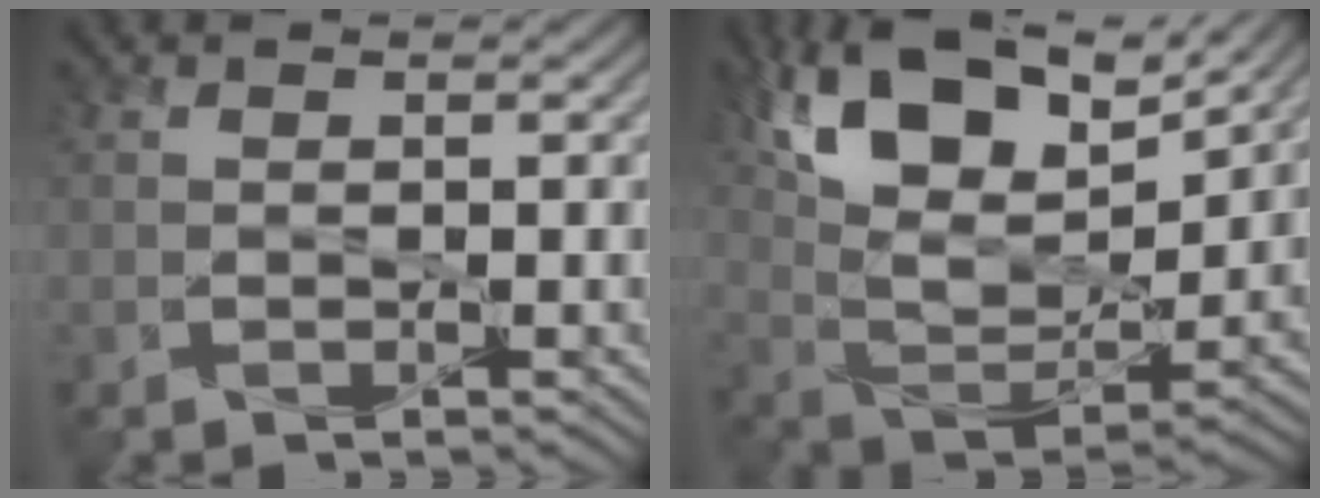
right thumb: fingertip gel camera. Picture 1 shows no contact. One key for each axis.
{"total": 16.0, "fx": 9.7, "fy": 7.3, "fz": 10.4, "tx": -0.229, "ty": 0.011, "tz": 0.167}